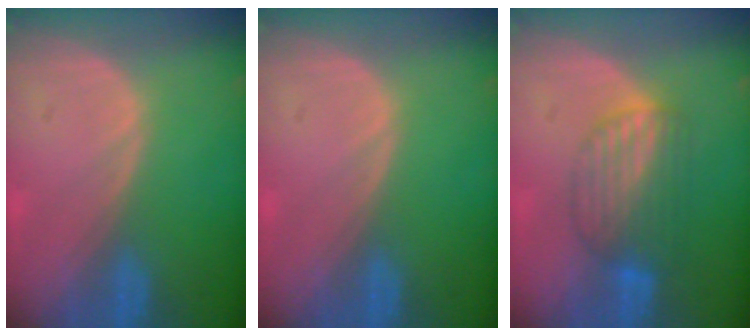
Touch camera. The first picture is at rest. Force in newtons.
{"total": 0.0}
{"total": 6.4, "press": 6.3, "slide": 1.2}